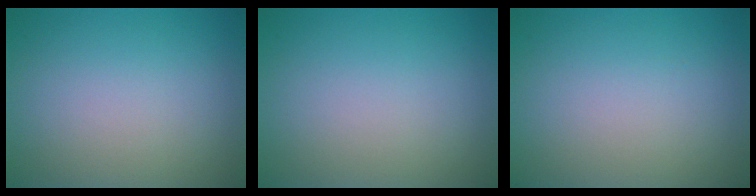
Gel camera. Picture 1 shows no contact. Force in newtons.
{"total": 0.0}
{"total": 0.0}